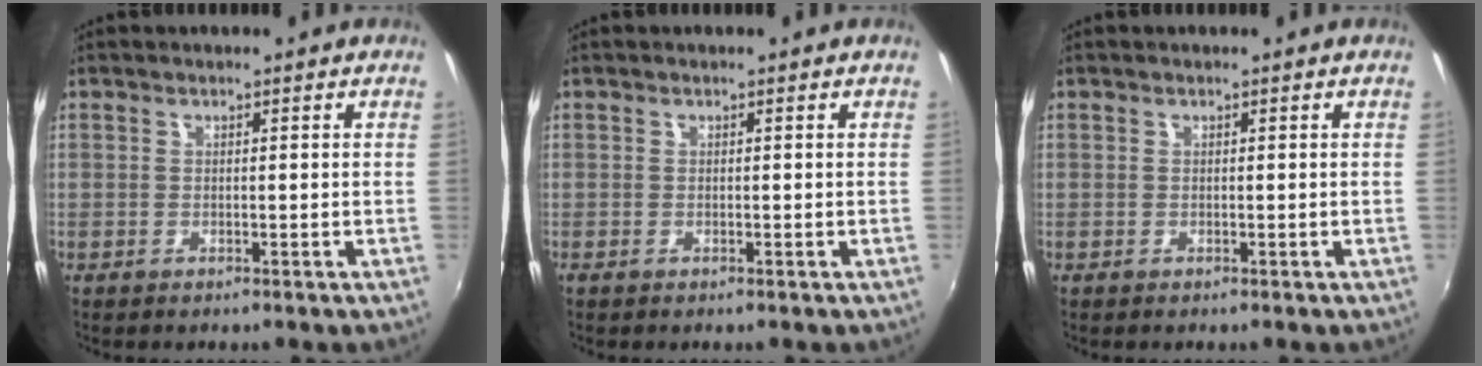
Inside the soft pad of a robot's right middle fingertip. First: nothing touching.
{"total": 0.0}
{"total": 0.0}